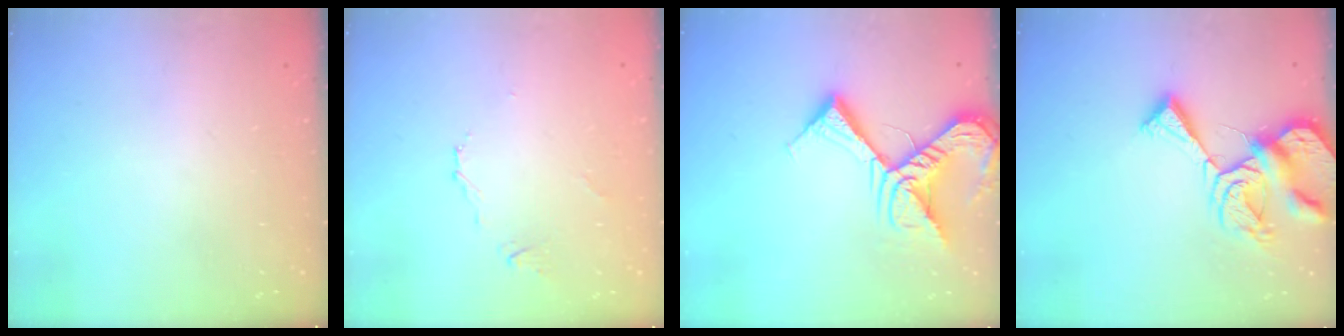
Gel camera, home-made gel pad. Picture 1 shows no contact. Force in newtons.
{"total": 2.7, "press": 2.6, "slide": 0.5}
{"total": 14.9, "press": 14.7, "slide": 1.9}
{"total": 12.4, "press": 12.3, "slide": 1.4}